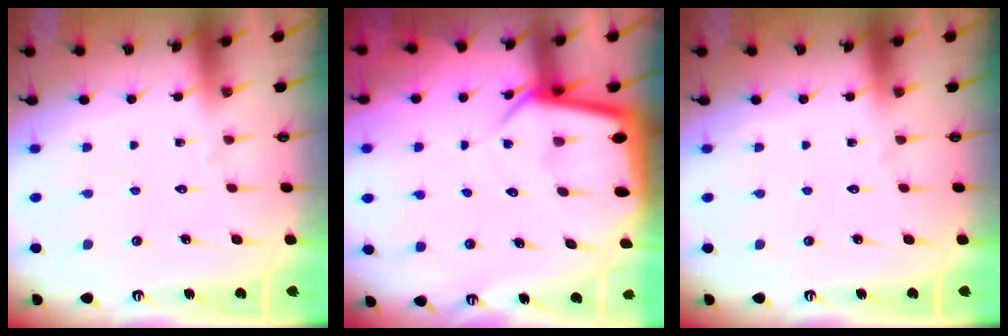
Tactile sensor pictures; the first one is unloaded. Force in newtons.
{"total": 5.4, "press": 5.4, "slide": 0.6}
{"total": 0.0}